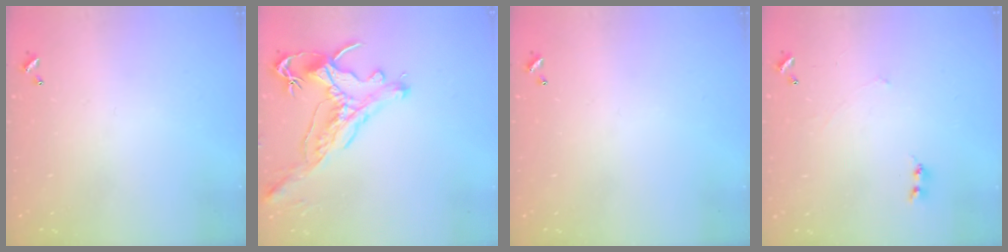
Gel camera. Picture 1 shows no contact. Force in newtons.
{"total": 1.2, "press": 0.9, "slide": 0.9}
{"total": 0.0}
{"total": 1.6, "press": 1.5, "slide": 0.5}